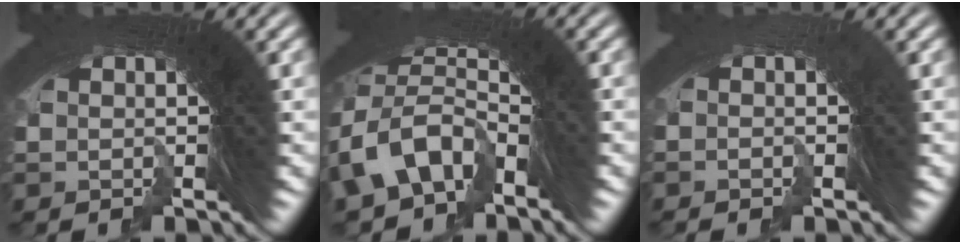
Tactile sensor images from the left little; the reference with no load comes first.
{"total": 7.5, "force": [-3.3, 6.3, 2.4], "torque": [-0.081, -0.033, -0.058]}
{"total": 2.9, "force": [-1.8, -1.3, -1.8], "torque": [0.029, -0.007, -0.025]}